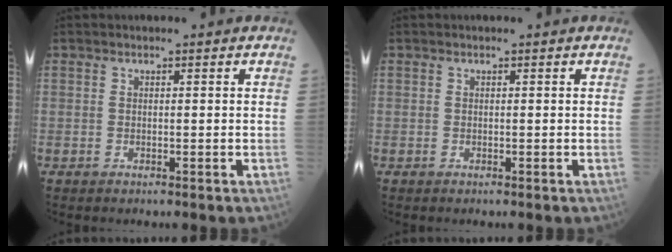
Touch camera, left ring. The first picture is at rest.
{"total": 0.0}